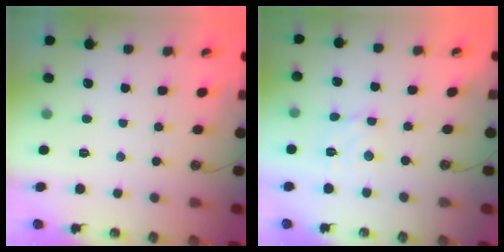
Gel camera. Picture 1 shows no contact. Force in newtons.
{"total": 3.5, "press": 3.5, "slide": 0.2}